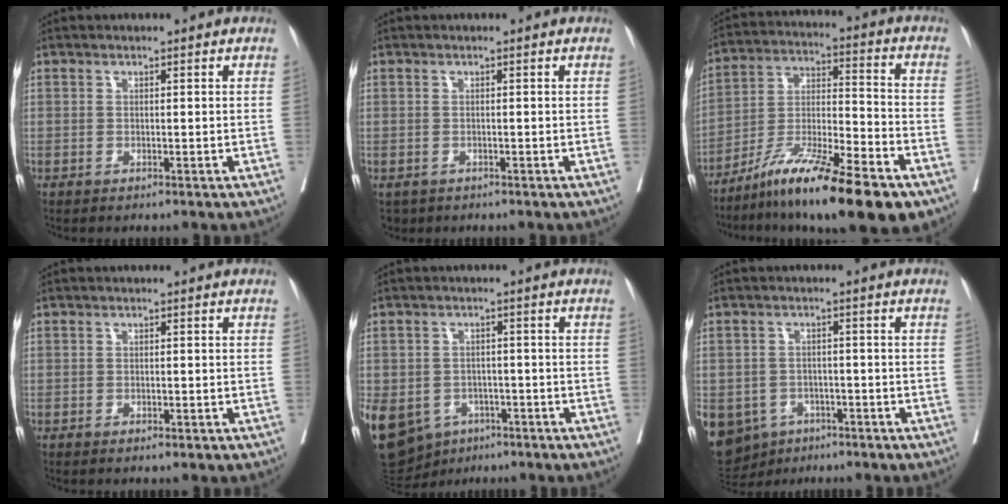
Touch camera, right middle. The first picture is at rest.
{"total": 2.1, "force": [-1.4, 1.6, 0.5], "torque": [-0.008, -0.002, -0.020]}
{"total": 19.1, "force": [-12.9, 2.4, 13.9], "torque": [-0.223, -0.025, -0.223]}
{"total": 1.5, "force": [-0.9, 0.7, 1.0], "torque": [-0.013, 0.000, -0.009]}
{"total": 24.2, "force": [-10.4, 19.1, 10.5], "torque": [-0.345, -0.015, -0.144]}
{"total": 14.4, "force": [-7.1, 11.5, 5.0], "torque": [-0.146, 0.000, -0.091]}